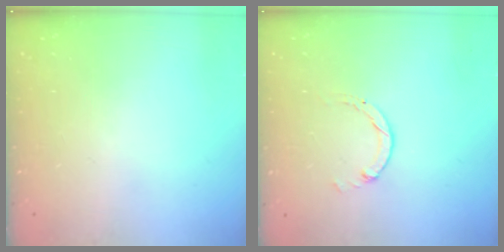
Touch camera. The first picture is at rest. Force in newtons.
{"total": 0.0}